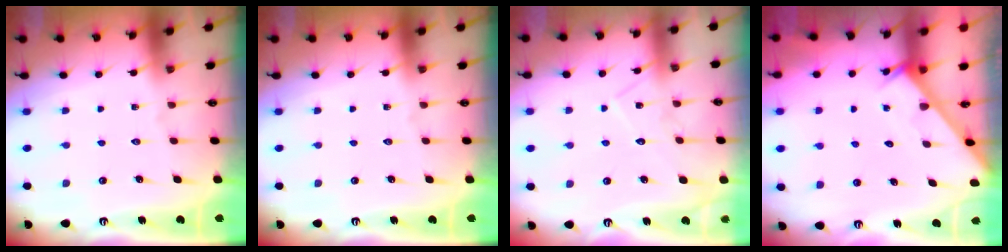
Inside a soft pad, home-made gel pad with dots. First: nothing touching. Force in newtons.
{"total": 0.0}
{"total": 8.3, "press": 8.3, "slide": 0.4}
{"total": 2.0, "press": 2.0, "slide": 0.1}